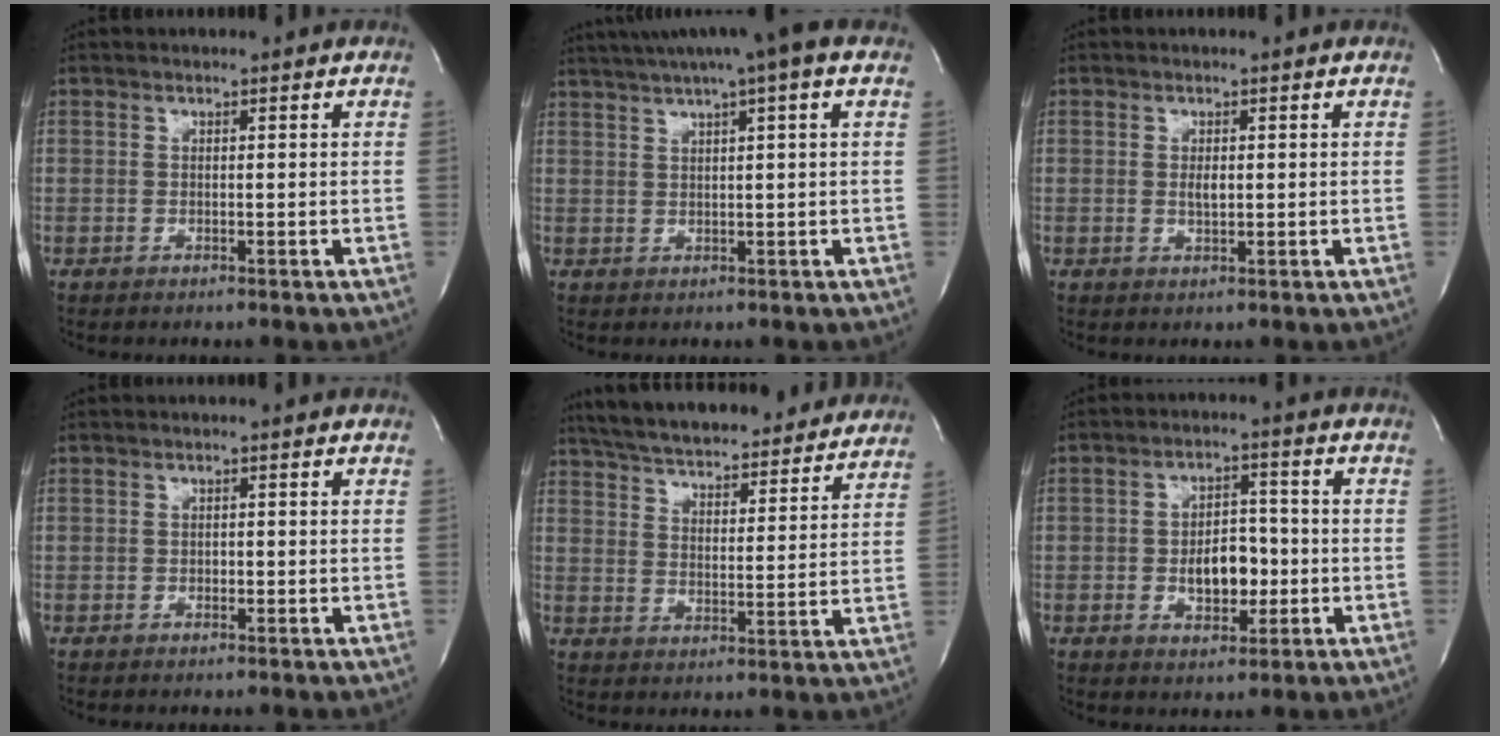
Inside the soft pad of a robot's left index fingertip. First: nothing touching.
{"total": 9.2, "force": [6.1, -0.4, 6.8], "torque": [-0.113, 0.031, 0.085]}
{"total": 1.4, "force": [0.0, 0.5, 1.3], "torque": [-0.023, -0.004, 0.003]}
{"total": 0.6, "force": [-0.3, 0.4, 0.4], "torque": [-0.003, 0.000, -0.007]}
{"total": 25.9, "force": [23.5, 5.2, 9.6], "torque": [-0.160, -0.001, 0.312]}
{"total": 6.7, "force": [-1.4, 3.8, 5.4], "torque": [-0.086, 0.009, -0.018]}